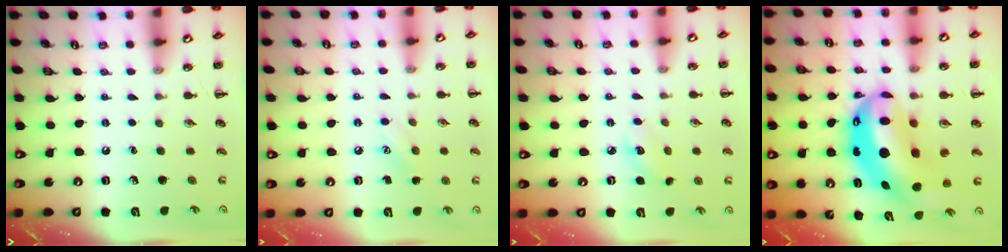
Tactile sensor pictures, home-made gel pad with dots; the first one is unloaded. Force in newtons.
{"total": 5.7, "press": 5.6, "slide": 1.2}
{"total": 4.8, "press": 4.6, "slide": 1.3}
{"total": 14.4, "press": 14.0, "slide": 3.3}